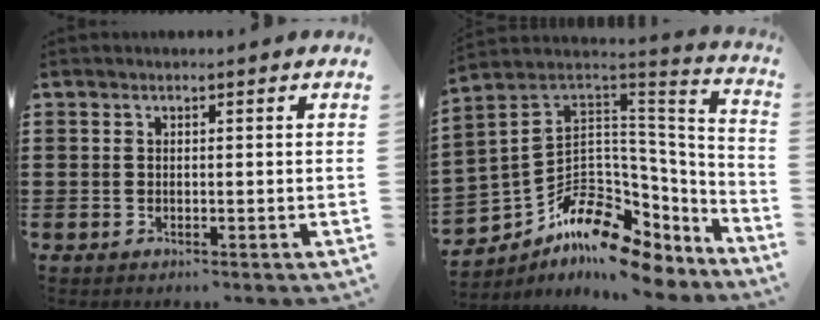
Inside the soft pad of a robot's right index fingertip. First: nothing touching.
{"total": 10.3, "force": [-5.2, 6.7, 5.9], "torque": [-0.129, -0.012, -0.095]}